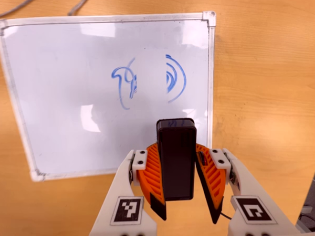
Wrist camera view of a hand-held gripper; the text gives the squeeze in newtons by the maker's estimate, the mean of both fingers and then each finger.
{"total": 7.3, "left": 7.9, "right": 6.6}